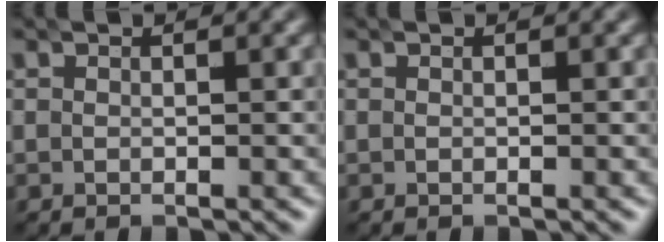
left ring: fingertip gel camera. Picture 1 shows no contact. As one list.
[{"total": 0.0}]